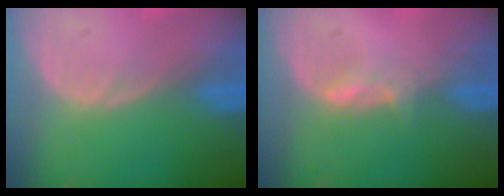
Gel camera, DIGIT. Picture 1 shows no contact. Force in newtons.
{"total": 2.1, "press": 2.0, "slide": 0.4}